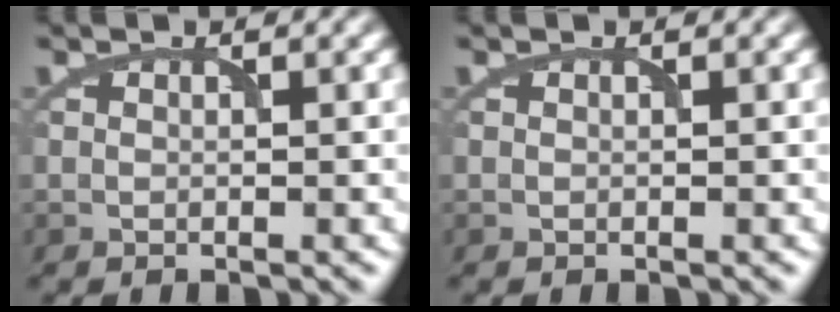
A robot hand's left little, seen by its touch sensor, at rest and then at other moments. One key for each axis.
{"total": 0.0}